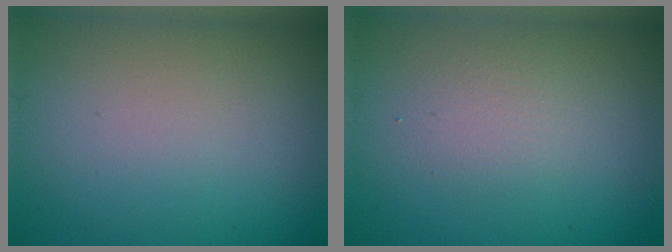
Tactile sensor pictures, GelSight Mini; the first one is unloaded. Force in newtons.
{"total": 1.7, "press": 1.7, "slide": 0.1}